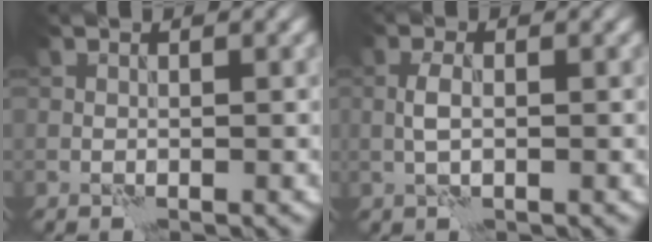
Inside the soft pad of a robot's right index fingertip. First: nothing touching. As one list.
[{"total": 1.8, "force": [-0.2, 0.8, 1.6], "torque": [-0.034, 0.005, -0.008]}]